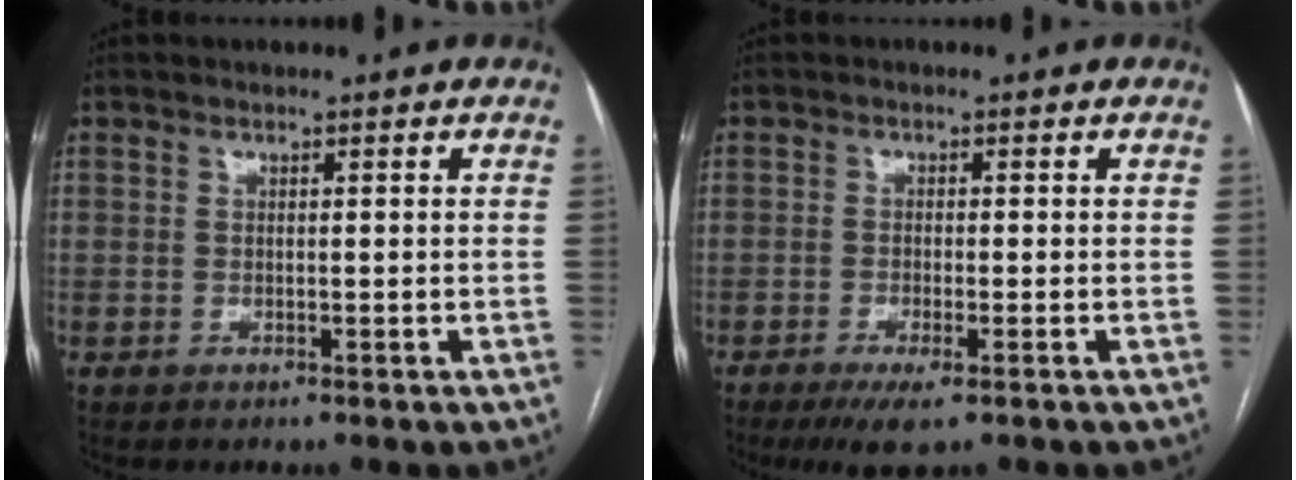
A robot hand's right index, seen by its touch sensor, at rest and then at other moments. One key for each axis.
{"total": 4.6, "fx": -2.7, "fy": 0.7, "fz": 3.6, "tx": -0.067, "ty": -0.012, "tz": -0.044}